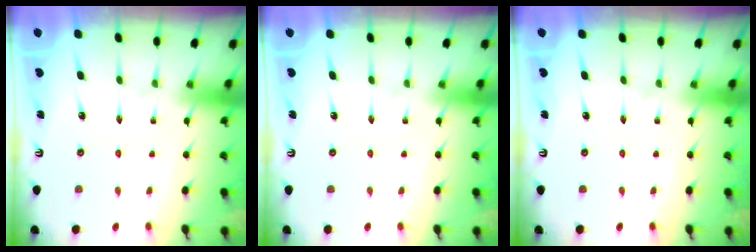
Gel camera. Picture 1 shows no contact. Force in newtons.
{"total": 0.0}
{"total": 0.0}